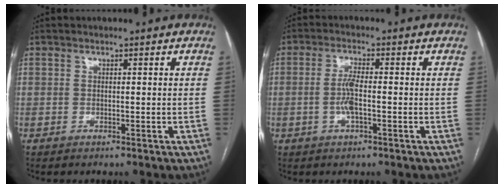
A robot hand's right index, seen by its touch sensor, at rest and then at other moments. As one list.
[{"total": 3.8, "force": [-0.8, 0.5, 3.7], "torque": [-0.081, 0.000, -0.016]}]